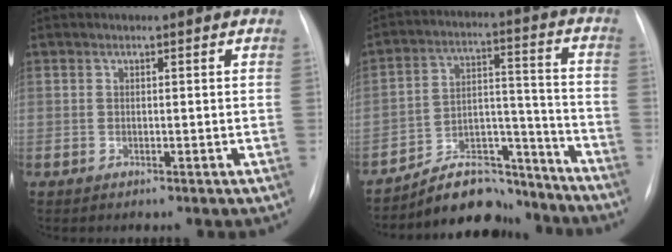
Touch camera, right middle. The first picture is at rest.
{"total": 12.1, "force": [-11.1, 4.3, 2.2], "torque": [-0.017, 0.064, -0.182]}